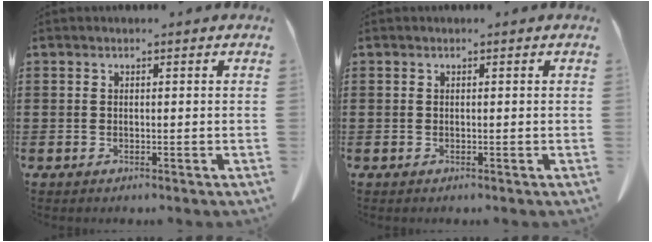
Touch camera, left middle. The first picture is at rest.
{"total": 0.0}